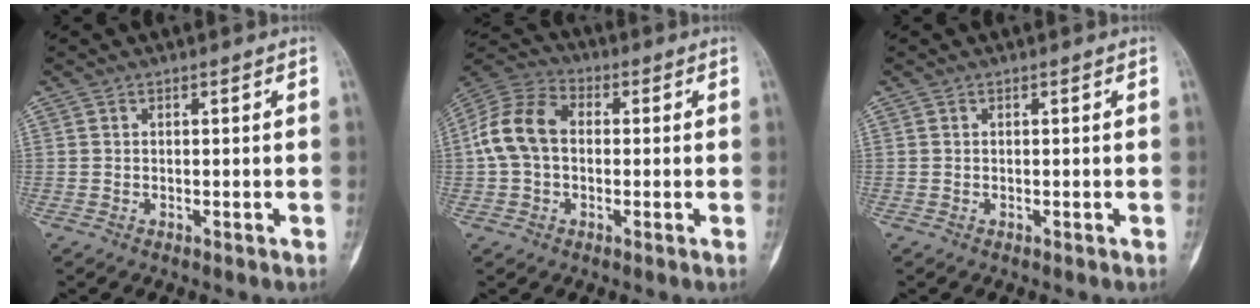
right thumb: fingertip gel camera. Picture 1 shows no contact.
{"total": 11.9, "force": [0.3, 8.6, 8.3], "torque": [-0.160, 0.033, -0.006]}
{"total": 0.0}